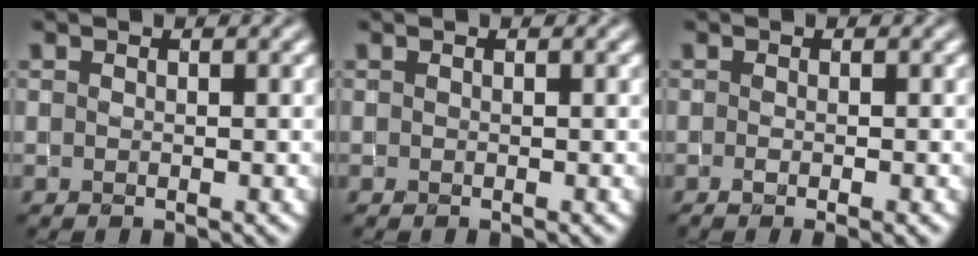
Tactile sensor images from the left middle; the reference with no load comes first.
{"total": 0.0}
{"total": 1.7, "force": [-0.6, 0.4, 1.5], "torque": [-0.026, -0.005, -0.008]}